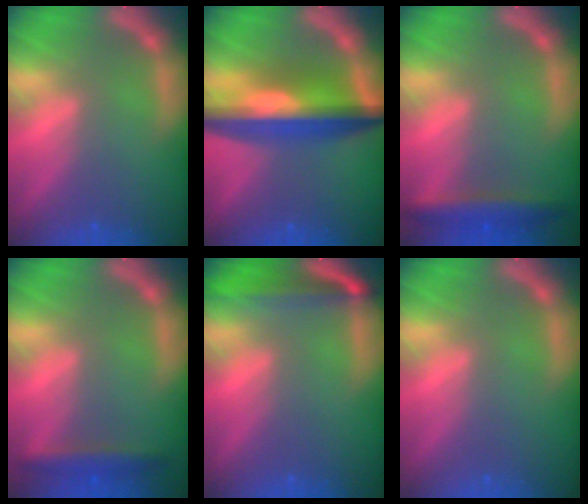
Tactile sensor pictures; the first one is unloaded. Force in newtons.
{"total": 10.0}
{"total": 4.0}
{"total": 2.9}
{"total": 5.0}
{"total": 0.0}